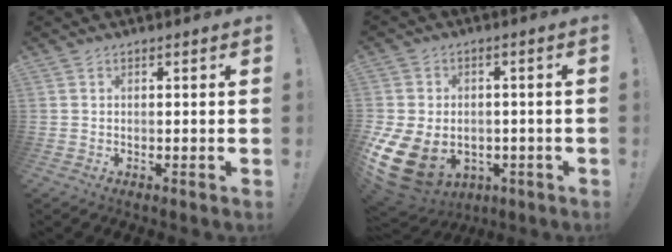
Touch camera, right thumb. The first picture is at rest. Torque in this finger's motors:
{"motor_torque": [2.22, 2.78, 1.45, -1.34, 0.67]}